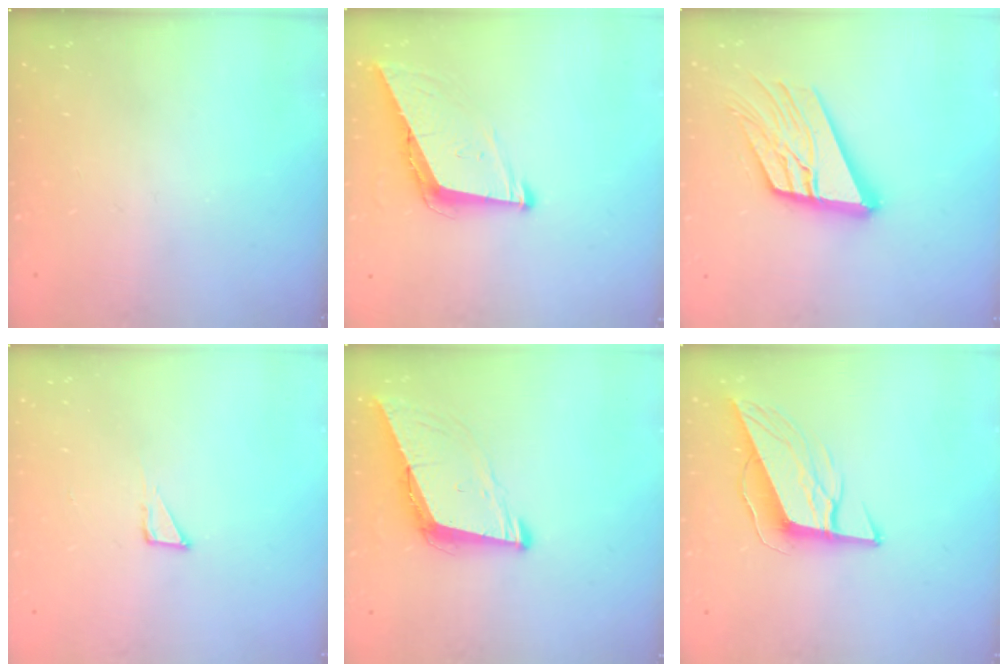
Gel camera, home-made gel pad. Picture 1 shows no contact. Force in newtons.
{"total": 7.8, "press": 7.8, "slide": 0.9}
{"total": 17.6, "press": 17.5, "slide": 2.2}
{"total": 2.8, "press": 2.8, "slide": 0.2}
{"total": 9.1, "press": 8.2, "slide": 3.8}
{"total": 13.0, "press": 12.6, "slide": 3.2}